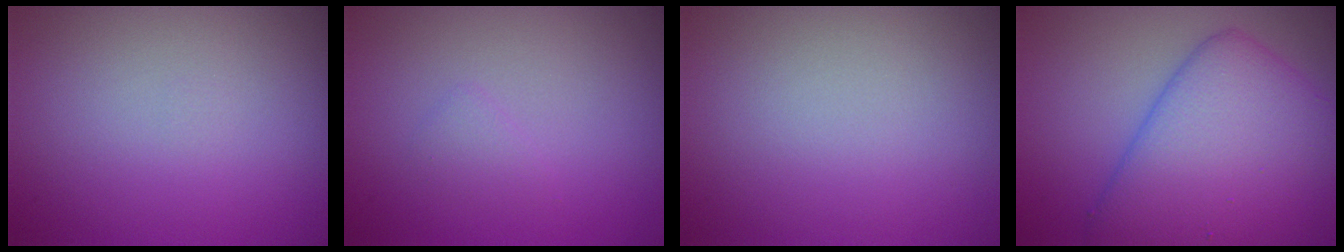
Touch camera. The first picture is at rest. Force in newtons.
{"total": 0.8, "press": 0.8, "slide": 0.1}
{"total": 0.0}
{"total": 8.3, "press": 8.3, "slide": 0.3}